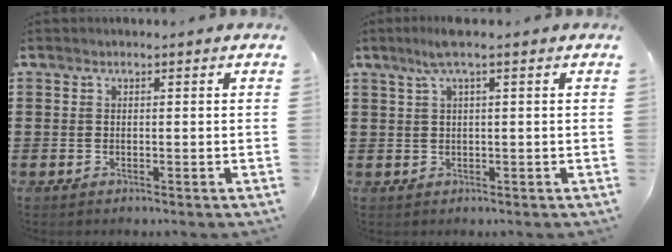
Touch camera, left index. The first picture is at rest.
{"total": 2.9, "force": [1.3, 0.0, 2.5], "torque": [-0.051, 0.001, 0.024]}